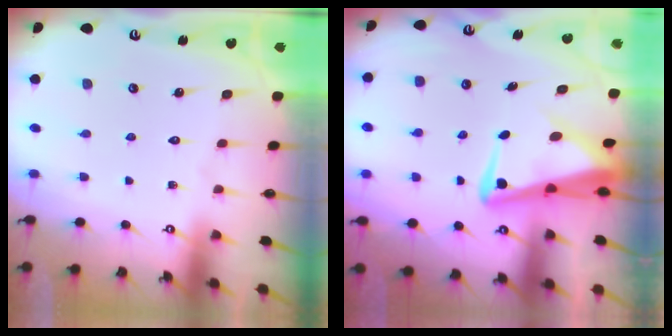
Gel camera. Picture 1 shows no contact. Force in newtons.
{"total": 5.7, "press": 5.6, "slide": 1.2}